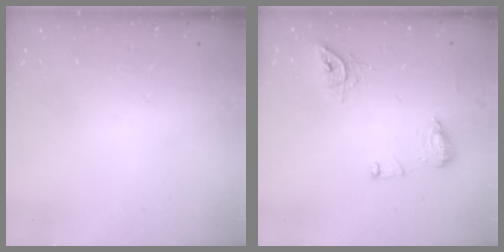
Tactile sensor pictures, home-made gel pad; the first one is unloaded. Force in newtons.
{"total": 9.8, "press": 9.8, "slide": 0.6}